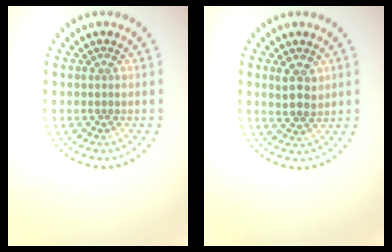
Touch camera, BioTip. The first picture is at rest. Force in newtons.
{"total": 2.4, "press": 2.2, "slide": 0.7}